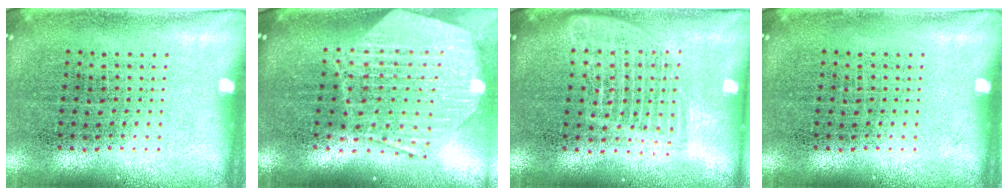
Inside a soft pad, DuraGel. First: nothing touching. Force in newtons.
{"total": 2.9, "press": 2.3, "slide": 1.8}
{"total": 1.6, "press": 1.4, "slide": 0.7}
{"total": 0.0}